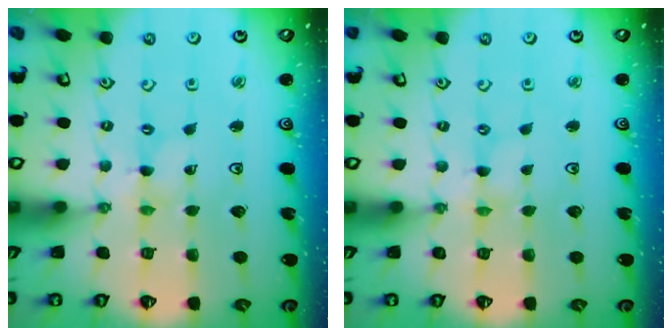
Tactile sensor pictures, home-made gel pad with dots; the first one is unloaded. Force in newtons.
{"total": 0.0}